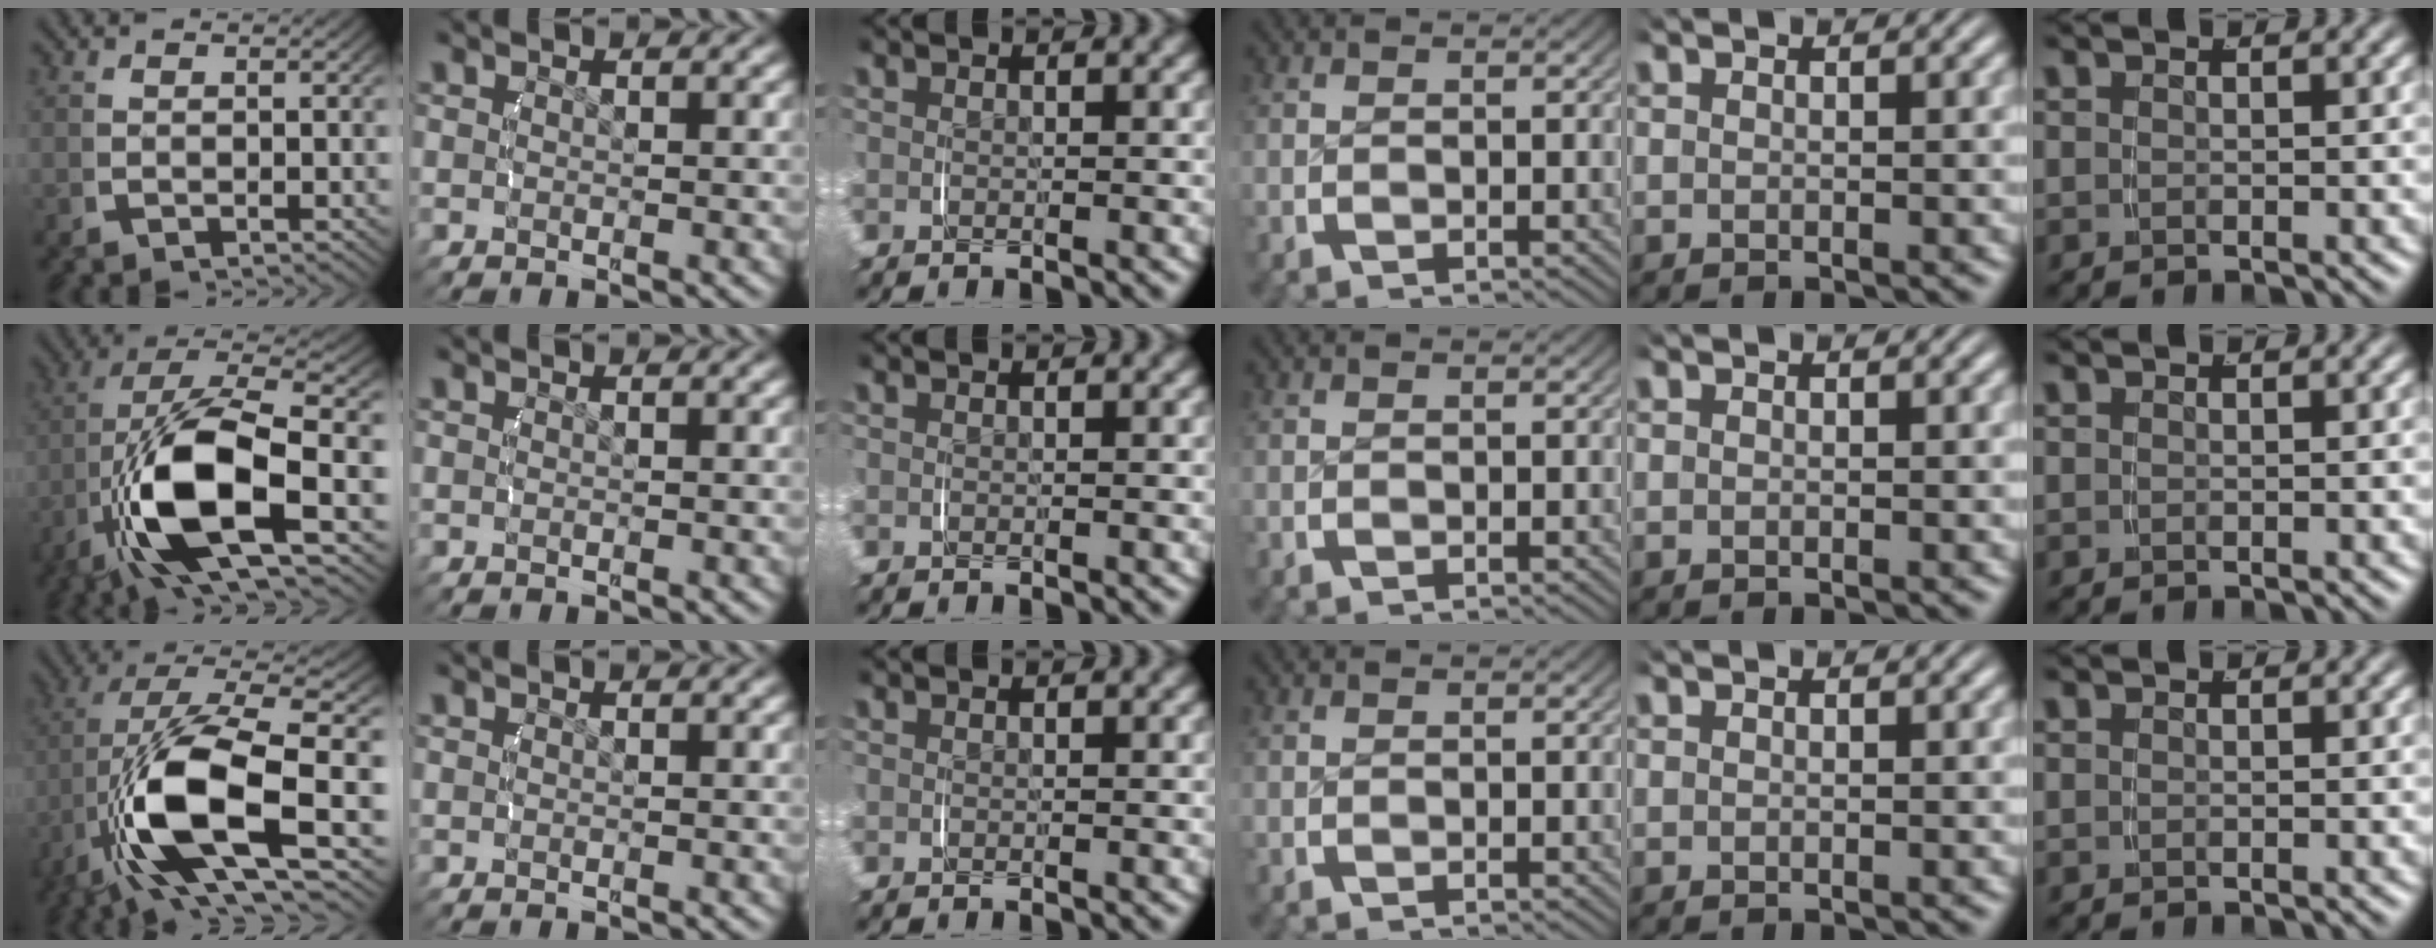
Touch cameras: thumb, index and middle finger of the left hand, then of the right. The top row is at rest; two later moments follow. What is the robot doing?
{"motion": "lift_and_place", "object": "camera"}